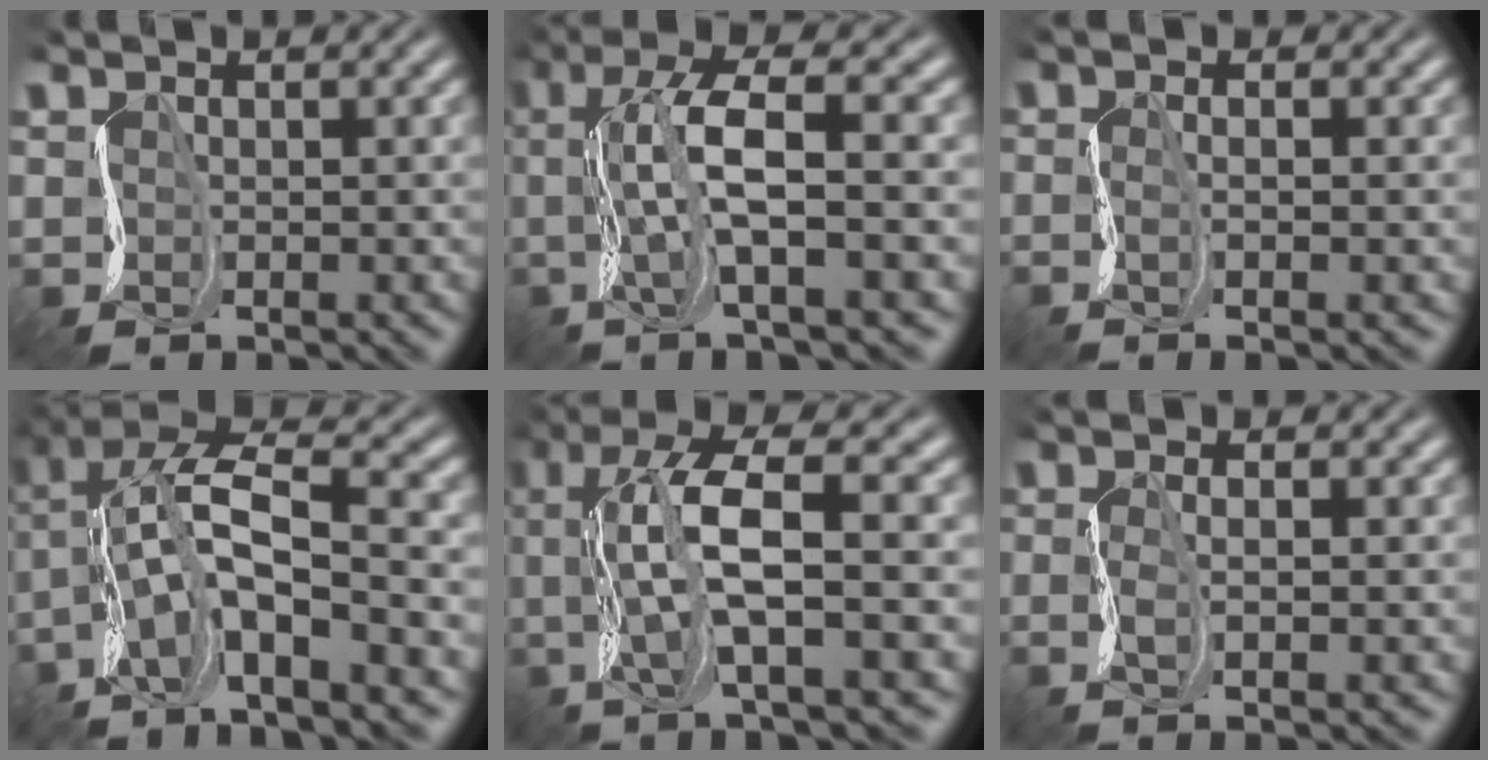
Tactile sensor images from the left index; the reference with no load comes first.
{"total": 6.6, "force": [-1.3, 0.9, 6.4], "torque": [-0.106, -0.001, -0.025]}
{"total": 2.0, "force": [-0.6, 0.6, 1.8], "torque": [-0.007, 0.001, -0.036]}
{"total": 8.1, "force": [-3.5, 1.3, 7.2], "torque": [-0.125, 0.000, -0.071]}
{"total": 7.7, "force": [-1.0, 1.3, 7.5], "torque": [-0.127, -0.003, -0.019]}
{"total": 1.9, "force": [-1.3, -0.2, 1.3], "torque": [-0.018, -0.012, -0.034]}